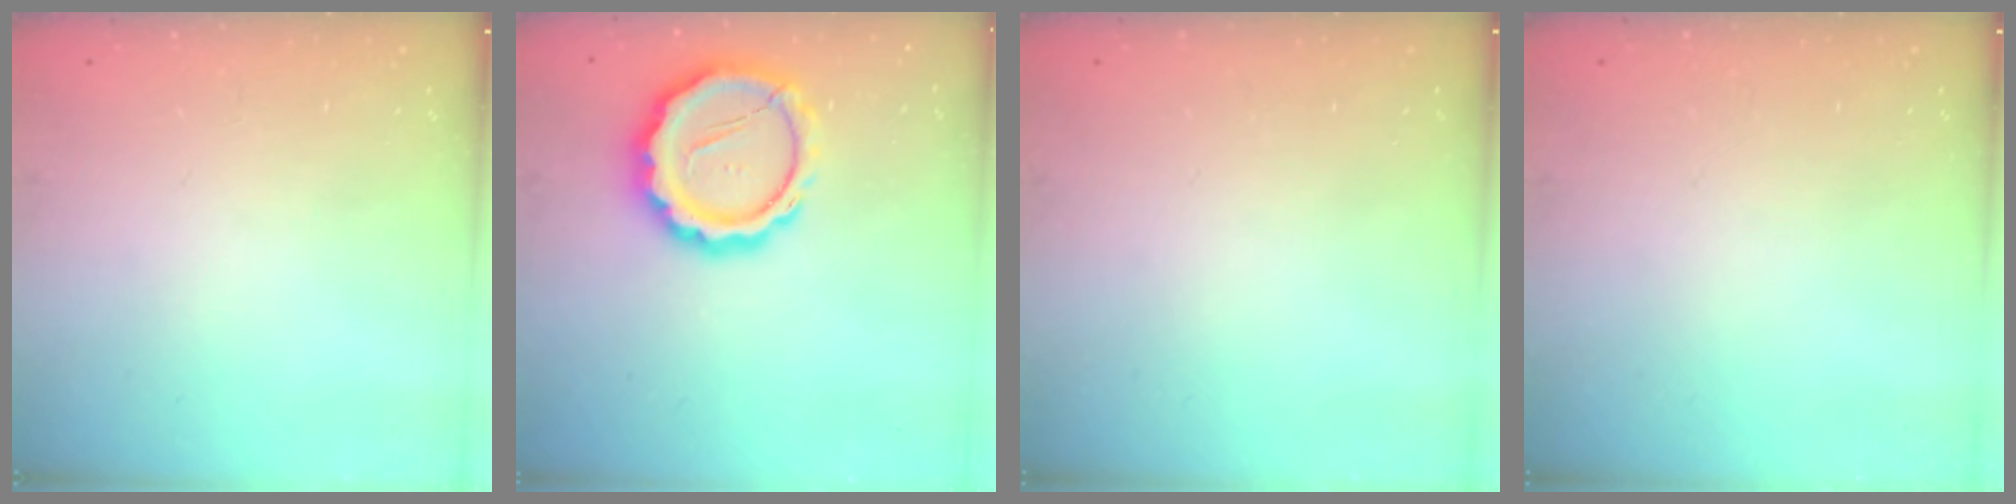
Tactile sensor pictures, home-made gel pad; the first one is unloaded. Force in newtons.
{"total": 15.2, "press": 15.0, "slide": 2.8}
{"total": 0.0}
{"total": 0.0}